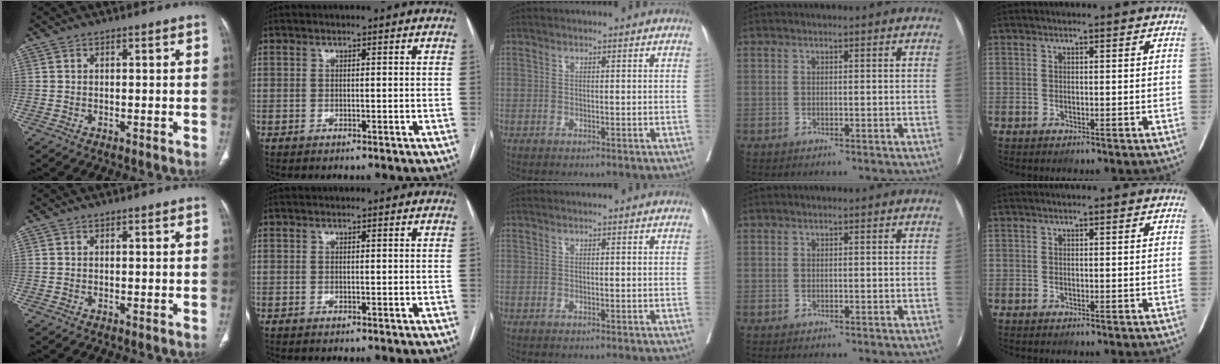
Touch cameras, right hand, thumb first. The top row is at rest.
{}